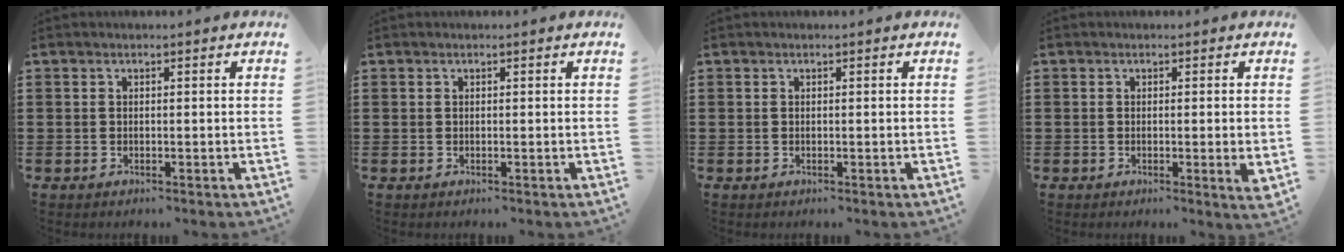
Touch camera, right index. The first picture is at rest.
{"total": 0.0}
{"total": 0.0}
{"total": 1.9, "force": [-0.1, 0.1, 1.9], "torque": [-0.034, -0.007, 0.000]}